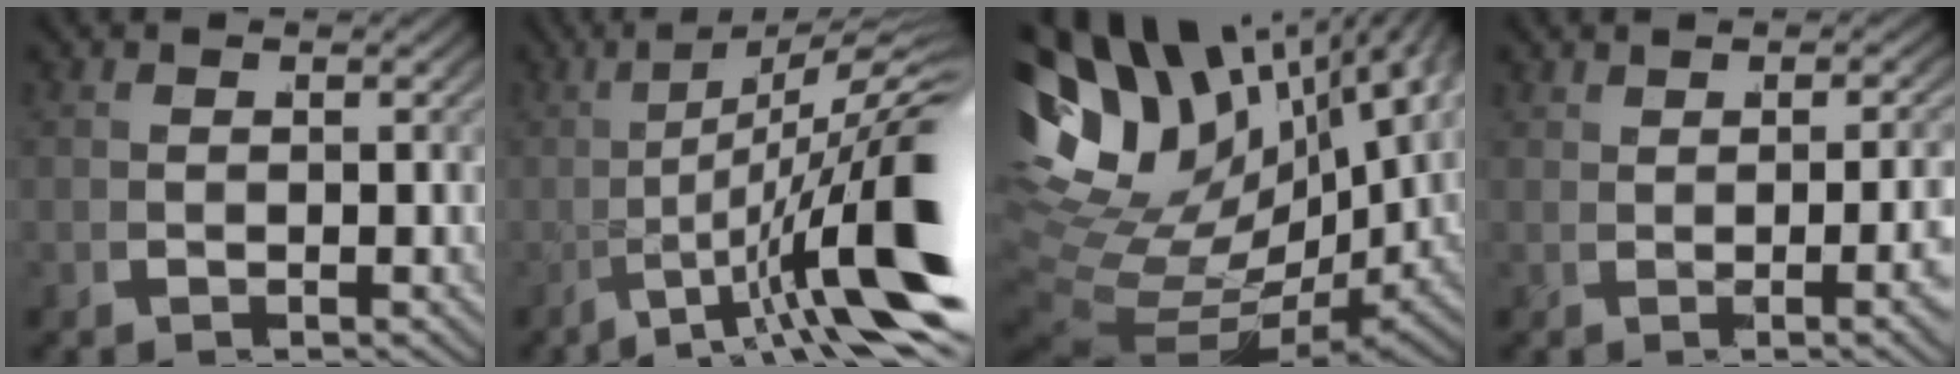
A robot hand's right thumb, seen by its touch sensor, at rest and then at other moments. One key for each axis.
{"total": 9.6, "fx": -0.2, "fy": 2.0, "fz": 9.4, "tx": -0.140, "ty": 0.008, "tz": -0.009}
{"total": 17.9, "fx": 1.6, "fy": 11.9, "fz": 13.3, "tx": -0.269, "ty": -0.022, "tz": 0.039}
{"total": 1.3, "fx": 0.2, "fy": -0.4, "fz": 1.2, "tx": -0.015, "ty": -0.001, "tz": 0.009}